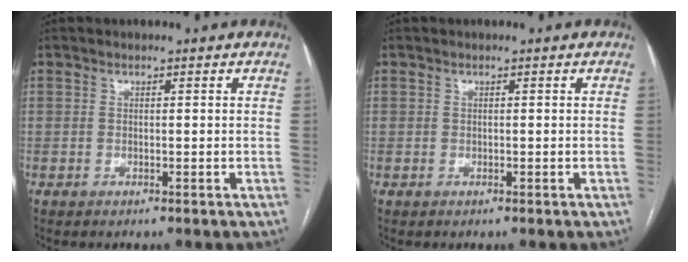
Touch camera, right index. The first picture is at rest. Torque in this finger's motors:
{"motor_torque": [0.66, 0.00, 0.27, 0.03]}